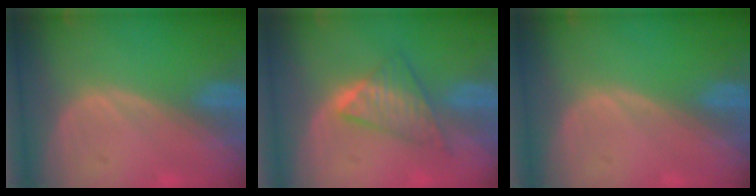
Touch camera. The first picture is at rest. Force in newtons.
{"total": 5.9, "press": 5.9, "slide": 0.7}
{"total": 0.0}